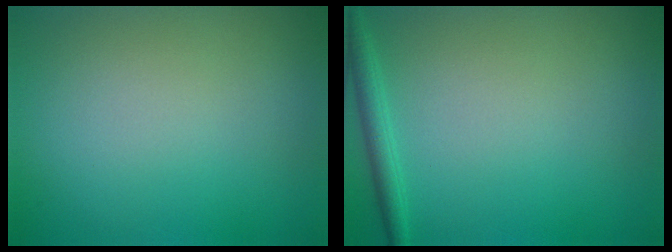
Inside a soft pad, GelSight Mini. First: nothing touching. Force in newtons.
{"total": 1.8, "press": 1.8, "slide": 0.1}